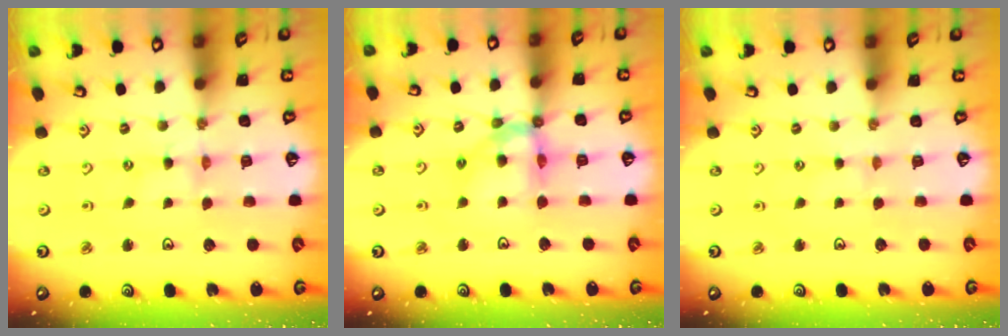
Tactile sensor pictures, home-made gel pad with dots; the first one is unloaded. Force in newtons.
{"total": 12.1, "press": 12.0, "slide": 1.4}
{"total": 0.8, "press": 0.8, "slide": 0.3}